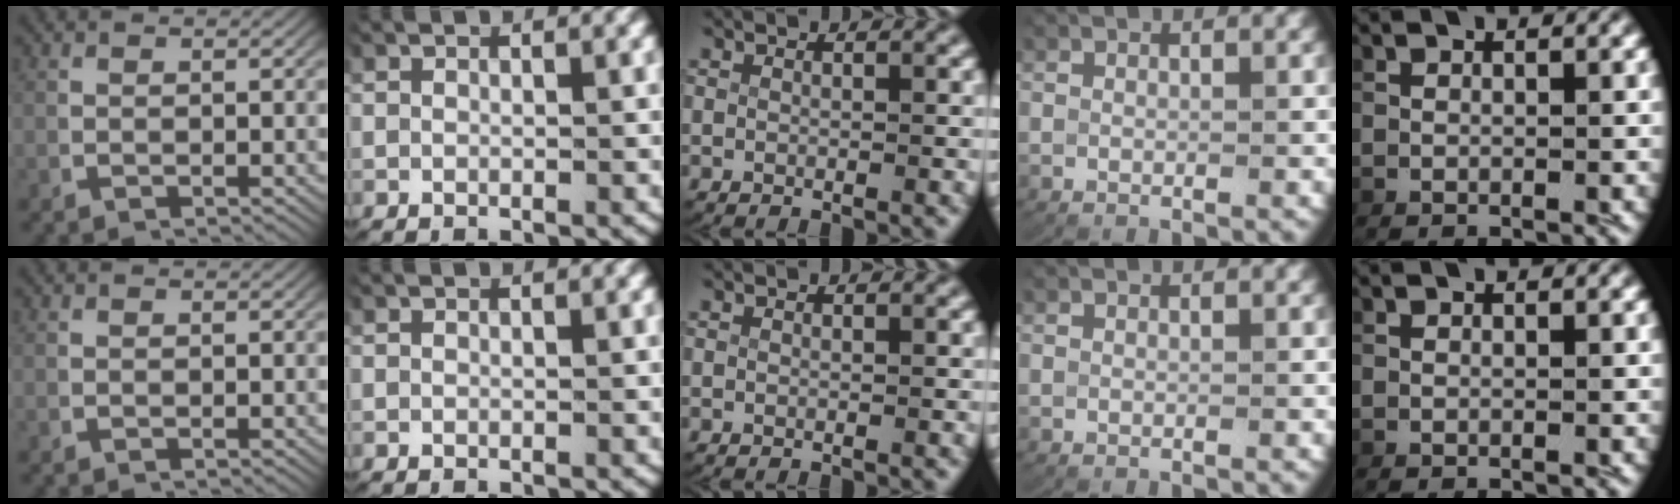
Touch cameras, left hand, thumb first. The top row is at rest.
{}